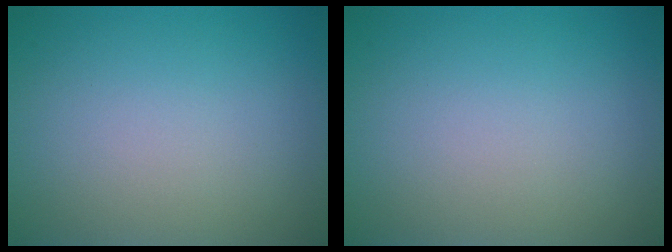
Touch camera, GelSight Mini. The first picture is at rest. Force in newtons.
{"total": 0.0}